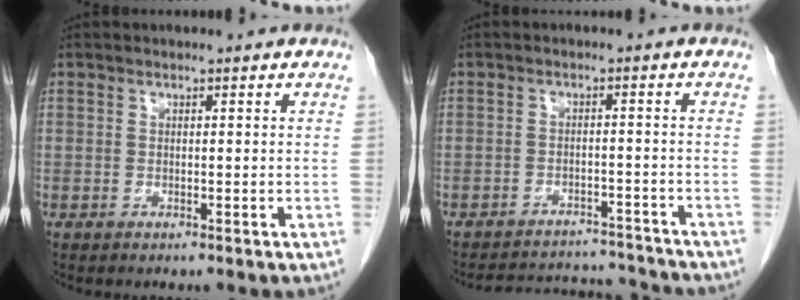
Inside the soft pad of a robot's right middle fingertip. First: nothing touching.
{"total": 10.0, "force": [-9.9, 1.4, 0.5], "torque": [-0.005, 0.014, -0.134]}